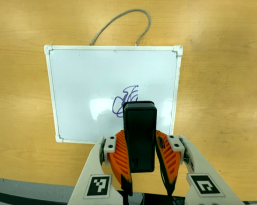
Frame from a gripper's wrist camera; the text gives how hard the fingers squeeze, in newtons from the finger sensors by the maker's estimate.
{"total": 8.7, "left": 6.8, "right": 10.6}